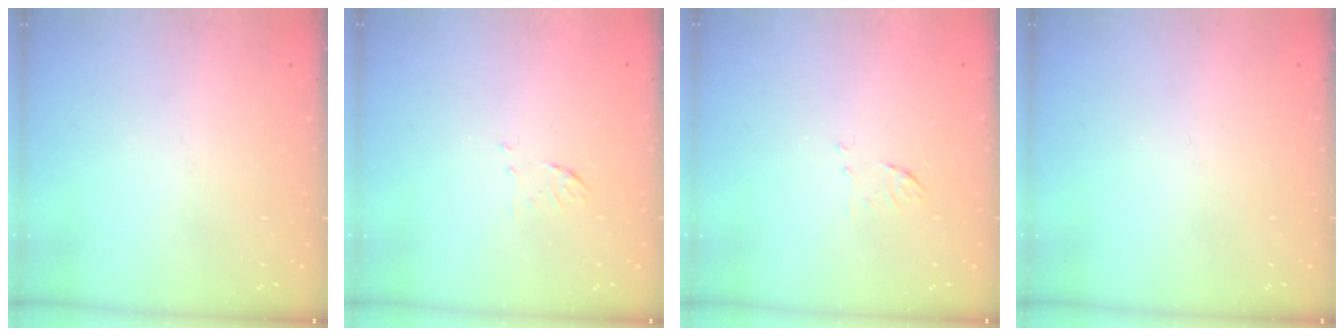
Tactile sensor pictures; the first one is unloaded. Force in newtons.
{"total": 5.4, "press": 5.3, "slide": 1.0}
{"total": 5.4, "press": 5.3, "slide": 1.0}
{"total": 0.0}